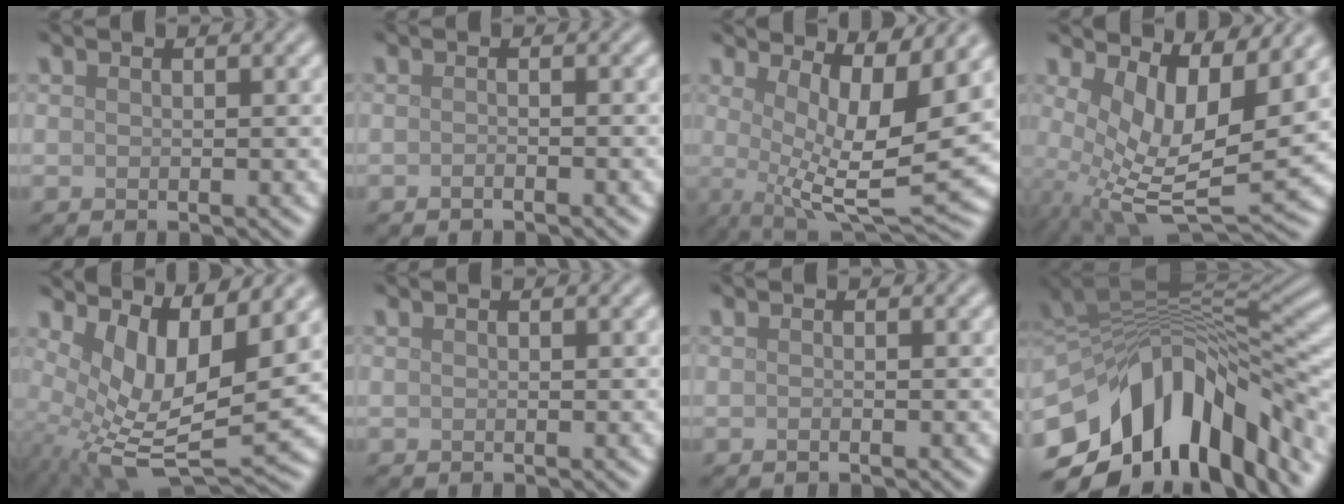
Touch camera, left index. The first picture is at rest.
{"total": 0.8, "force": [-0.6, 0.2, 0.6], "torque": [-0.008, 0.001, -0.013]}
{"total": 9.9, "force": [2.1, 3.0, 9.1], "torque": [-0.143, -0.009, 0.038]}
{"total": 8.3, "force": [1.3, 3.6, 7.3], "torque": [-0.148, -0.019, 0.023]}
{"total": 9.0, "force": [1.7, 3.4, 8.2], "torque": [-0.168, -0.015, 0.038]}
{"total": 0.0}
{"total": 0.7, "force": [-0.2, 0.3, 0.6], "torque": [-0.009, -0.004, -0.010]}
{"total": 14.6, "force": [-5.7, 7.6, 11.1], "torque": [-0.193, 0.005, -0.091]}